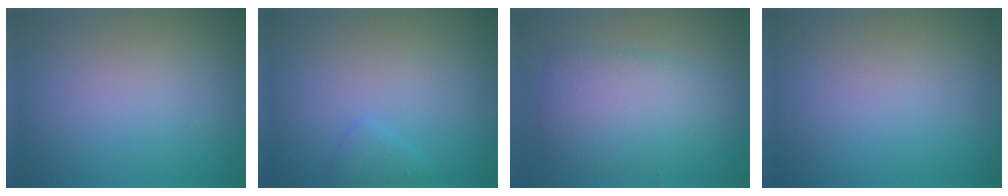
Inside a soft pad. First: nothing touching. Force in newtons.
{"total": 1.2, "press": 1.2, "slide": 0.0}
{"total": 5.5, "press": 5.5, "slide": 0.1}
{"total": 0.0}